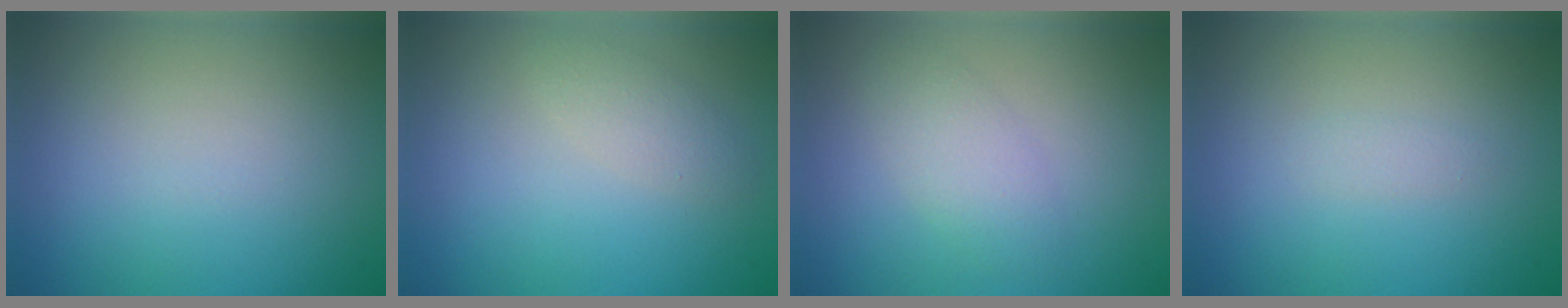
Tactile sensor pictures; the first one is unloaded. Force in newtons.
{"total": 1.6, "press": 1.6, "slide": 0.0}
{"total": 2.4, "press": 2.4, "slide": 0.1}
{"total": 0.7, "press": 0.7, "slide": 0.0}